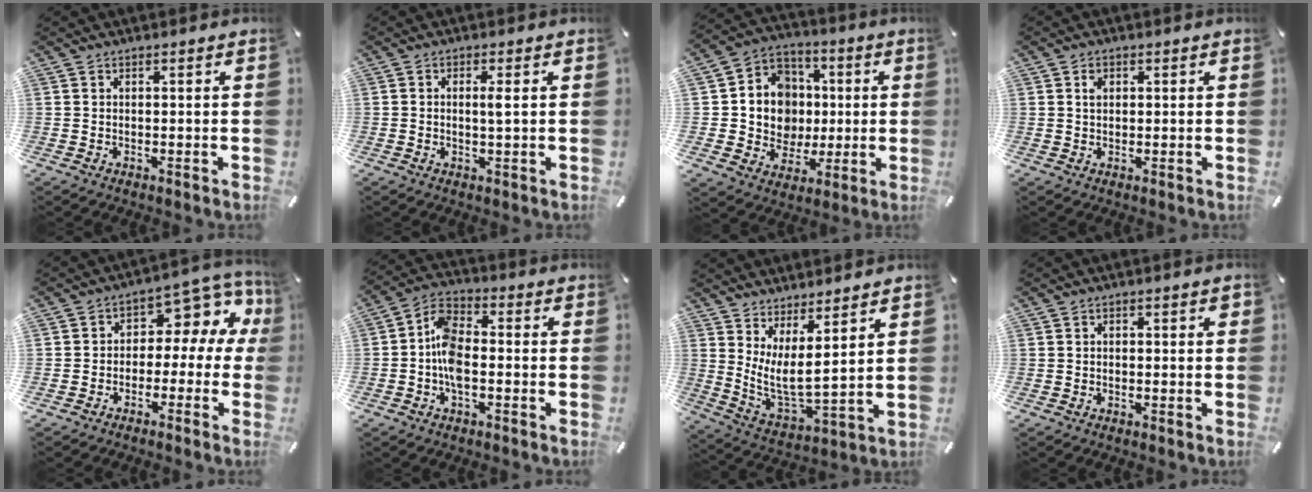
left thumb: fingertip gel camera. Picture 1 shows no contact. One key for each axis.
{"total": 2.5, "fx": 0.2, "fy": 0.5, "fz": 2.4, "tx": -0.048, "ty": -0.002, "tz": 0.003}
{"total": 12.6, "fx": -0.1, "fy": 12.3, "fz": 3.0, "tx": -0.051, "ty": -0.002, "tz": 0.010}
{"total": 1.9, "fx": 0.6, "fy": 1.4, "fz": 1.1, "tx": -0.010, "ty": -0.001, "tz": 0.006}
{"total": 8.5, "fx": 2.3, "fy": 5.8, "fz": 5.8, "tx": -0.075, "ty": -0.019, "tz": 0.039}
{"total": 8.3, "fx": -2.3, "fy": 4.6, "fz": 6.5, "tx": -0.134, "ty": 0.013, "tz": -0.041}
{"total": 10.5, "fx": 4.2, "fy": 3.2, "fz": 9.1, "tx": -0.208, "ty": -0.078, "tz": 0.075}
{"total": 1.0, "fx": -0.2, "fy": 0.5, "fz": 0.8, "tx": -0.015, "ty": 0.002, "tz": -0.005}